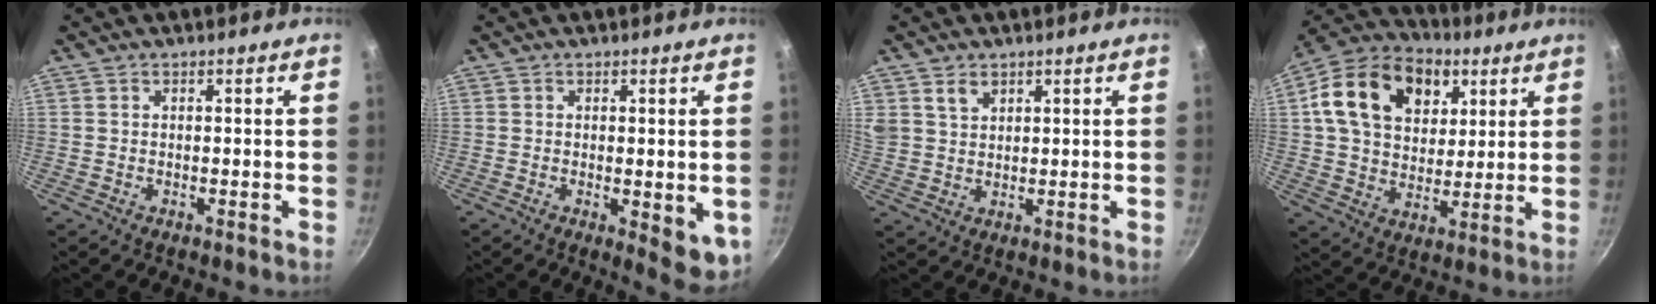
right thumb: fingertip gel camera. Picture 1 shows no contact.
{"total": 6.8, "force": [-1.0, 2.7, 6.1], "torque": [-0.064, -0.009, -0.008]}
{"total": 4.4, "force": [2.6, 3.0, 2.0], "torque": [-0.027, -0.006, 0.053]}
{"total": 20.3, "force": [7.2, 14.5, 12.2], "torque": [-0.190, 0.000, 0.114]}